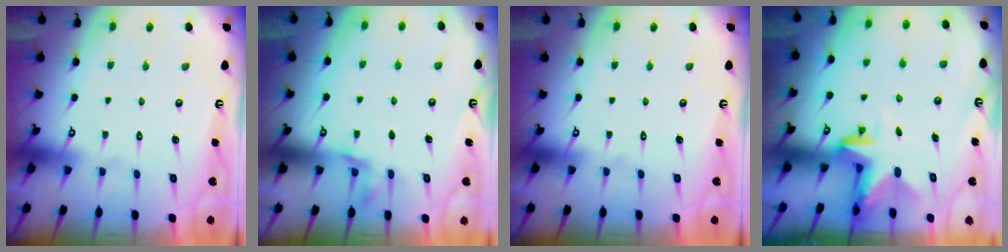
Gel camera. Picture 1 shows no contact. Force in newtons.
{"total": 2.9, "press": 2.8, "slide": 1.0}
{"total": 0.0}
{"total": 3.0, "press": 3.0, "slide": 0.4}